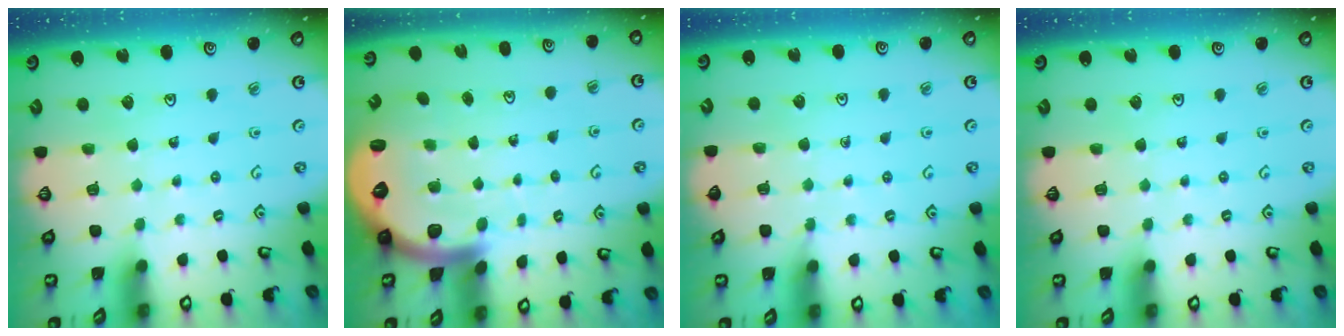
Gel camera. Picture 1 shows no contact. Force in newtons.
{"total": 5.1, "press": 5.1, "slide": 0.9}
{"total": 2.9, "press": 2.8, "slide": 0.5}
{"total": 0.0}